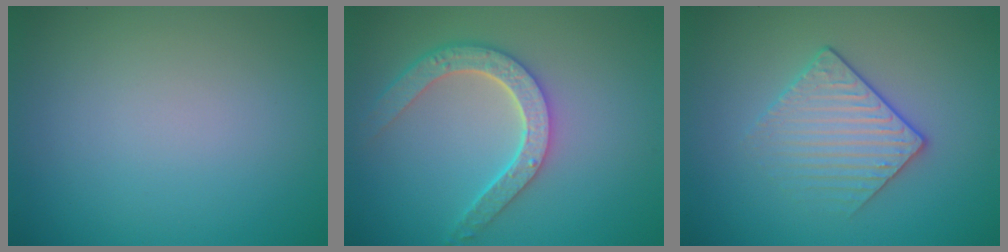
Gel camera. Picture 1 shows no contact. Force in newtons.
{"total": 5.0, "press": 4.1, "slide": 3.0}
{"total": 3.0, "press": 2.8, "slide": 1.2}